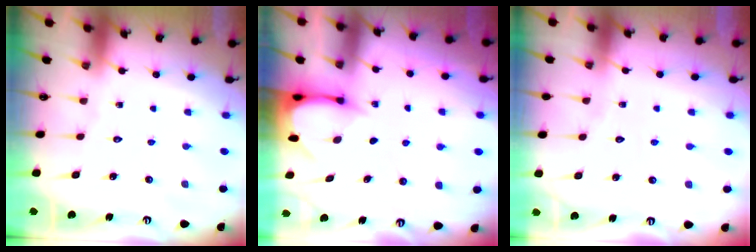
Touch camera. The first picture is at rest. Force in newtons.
{"total": 3.8, "press": 3.8, "slide": 0.2}
{"total": 2.6, "press": 2.5, "slide": 0.2}